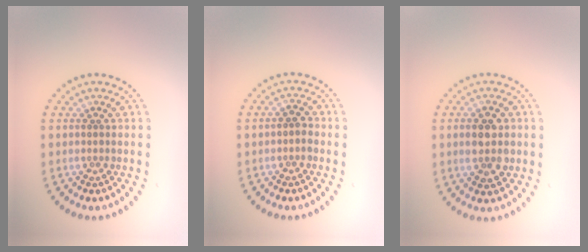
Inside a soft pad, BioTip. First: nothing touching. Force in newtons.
{"total": 1.1, "press": 1.0, "slide": 0.5}
{"total": 3.8, "press": 3.7, "slide": 0.3}